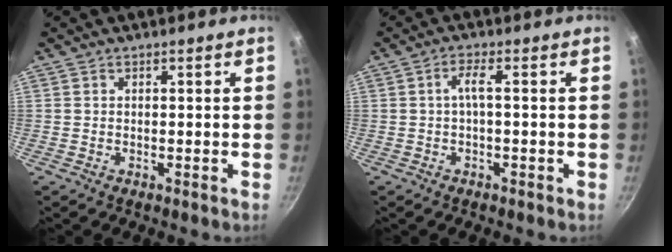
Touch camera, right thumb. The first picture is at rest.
{"total": 2.7, "force": [-0.3, 0.3, 2.7], "torque": [-0.063, 0.008, -0.005]}